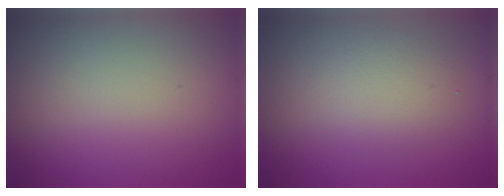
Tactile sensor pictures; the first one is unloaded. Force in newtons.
{"total": 2.4, "press": 2.4, "slide": 0.2}